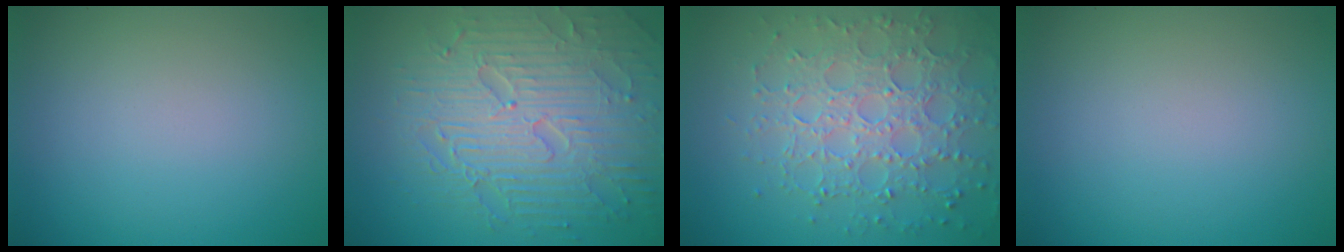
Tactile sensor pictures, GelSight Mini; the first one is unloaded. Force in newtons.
{"total": 8.9, "press": 6.3, "slide": 6.4}
{"total": 6.5, "press": 5.3, "slide": 3.9}
{"total": 0.0}